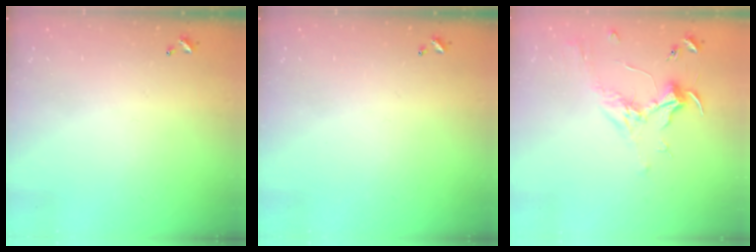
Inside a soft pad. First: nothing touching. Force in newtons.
{"total": 0.0}
{"total": 1.8, "press": 1.6, "slide": 0.7}